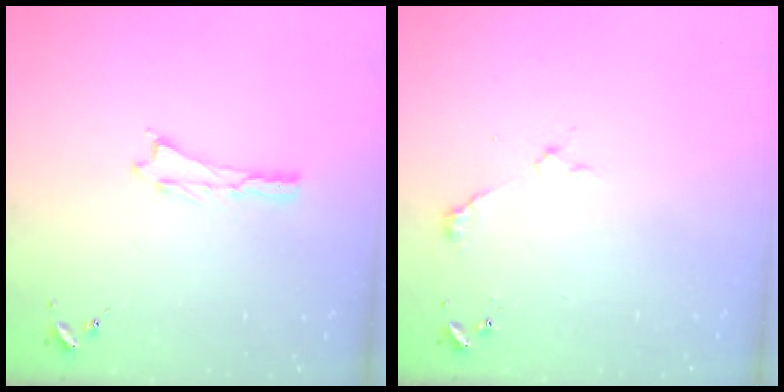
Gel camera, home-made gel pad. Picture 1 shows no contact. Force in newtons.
{"total": 2.3, "press": 2.3, "slide": 0.1}